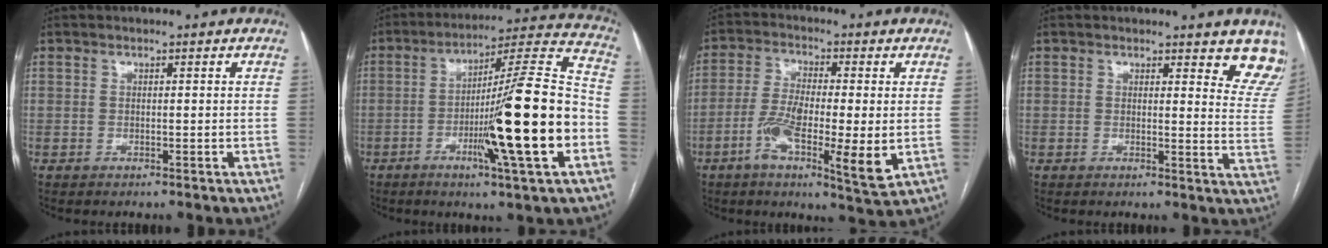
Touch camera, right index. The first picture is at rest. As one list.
[{"total": 20.3, "force": [-5.6, -0.2, 19.5], "torque": [-0.293, -0.003, -0.093]}, {"total": 12.4, "force": [-3.1, 2.4, 11.8], "torque": [-0.208, -0.012, -0.055]}, {"total": 8.0, "force": [6.9, 2.1, 3.4], "torque": [-0.014, -0.035, 0.046]}]